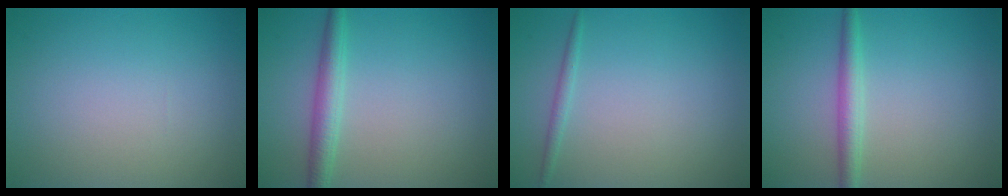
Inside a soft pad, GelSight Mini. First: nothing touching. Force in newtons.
{"total": 2.6, "press": 2.6, "slide": 0.0}
{"total": 0.9, "press": 0.9, "slide": 0.1}
{"total": 2.3, "press": 2.3, "slide": 0.0}